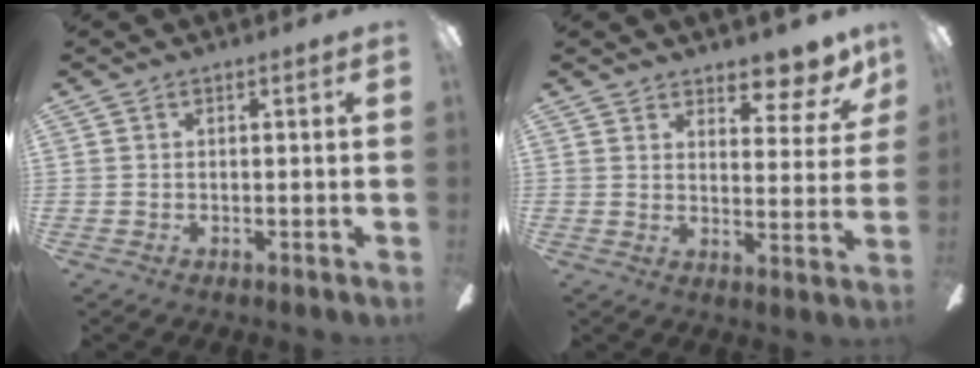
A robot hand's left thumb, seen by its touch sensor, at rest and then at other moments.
{"total": 8.6, "force": [7.2, 2.9, 3.8], "torque": [-0.039, -0.052, 0.125]}